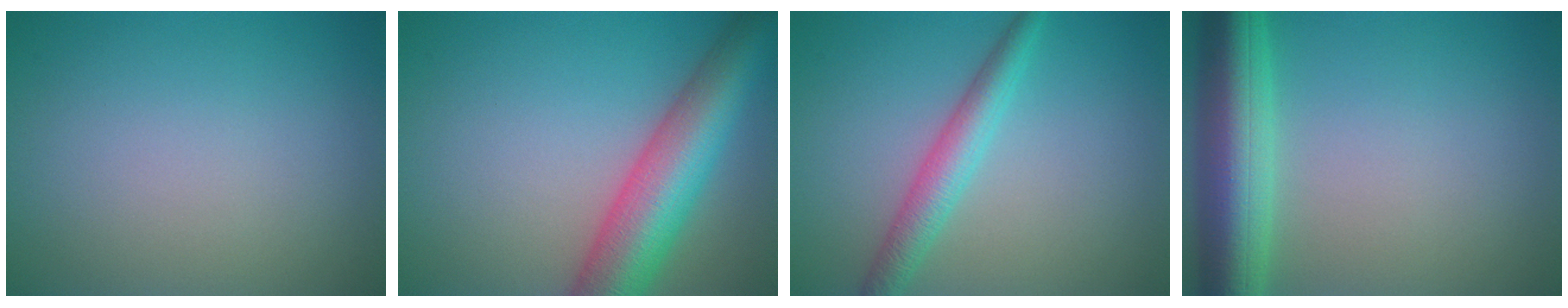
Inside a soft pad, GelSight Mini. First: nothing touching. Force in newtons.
{"total": 9.1, "press": 9.1, "slide": 0.4}
{"total": 3.4, "press": 3.4, "slide": 0.1}
{"total": 7.9, "press": 7.8, "slide": 0.4}